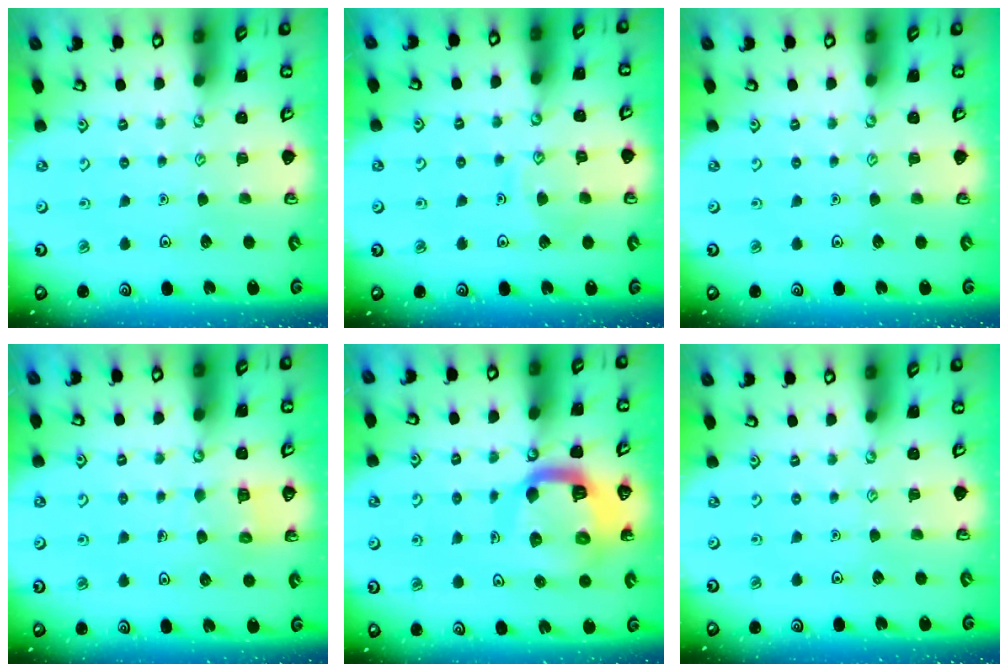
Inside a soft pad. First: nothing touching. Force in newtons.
{"total": 7.1, "press": 7.1, "slide": 0.6}
{"total": 0.0}
{"total": 5.3, "press": 5.3, "slide": 0.4}
{"total": 14.2, "press": 14.1, "slide": 1.7}
{"total": 0.0}